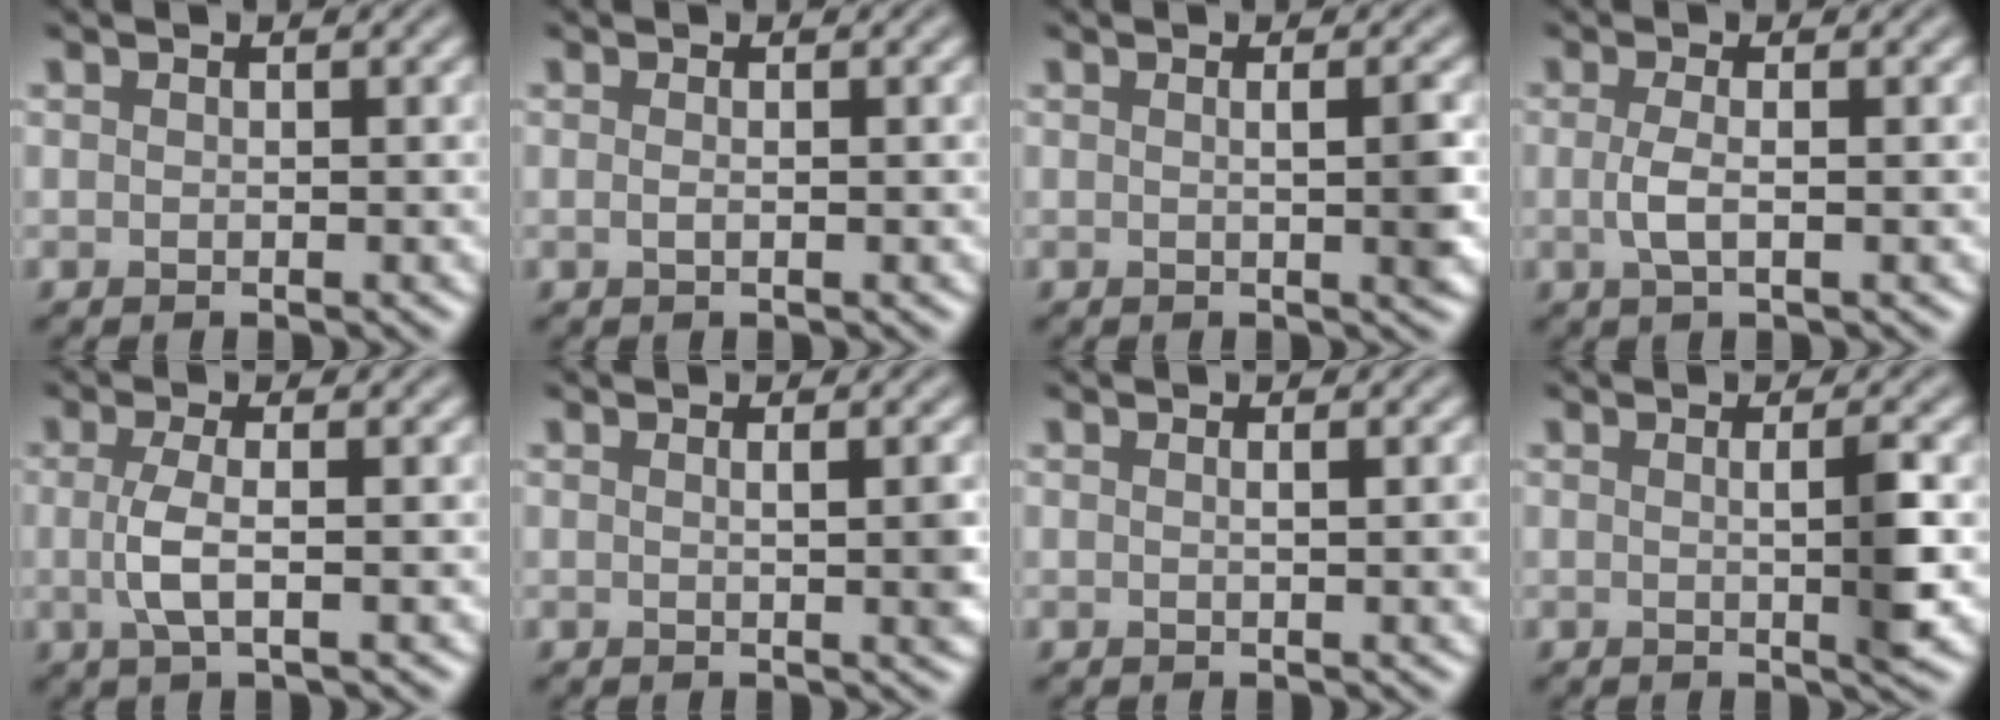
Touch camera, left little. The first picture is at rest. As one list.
[{"total": 0.8, "force": [0.0, 0.3, 0.7], "torque": [-0.013, -0.002, -0.004]}, {"total": 2.3, "force": [0.1, 0.5, 2.3], "torque": [-0.029, 0.002, -0.003]}, {"total": 2.1, "force": [-0.2, 0.6, 2.0], "torque": [-0.041, -0.002, -0.006]}, {"total": 2.8, "force": [-0.1, 0.8, 2.7], "torque": [-0.058, -0.003, -0.004]}, {"total": 1.8, "force": [0.3, 0.4, 1.8], "torque": [-0.021, 0.003, 0.001]}, {"total": 1.4, "force": [0.2, 0.4, 1.4], "torque": [-0.014, 0.003, 0.000]}, {"total": 2.9, "force": [0.0, 0.5, 2.9], "torque": [-0.044, -0.003, -0.004]}]